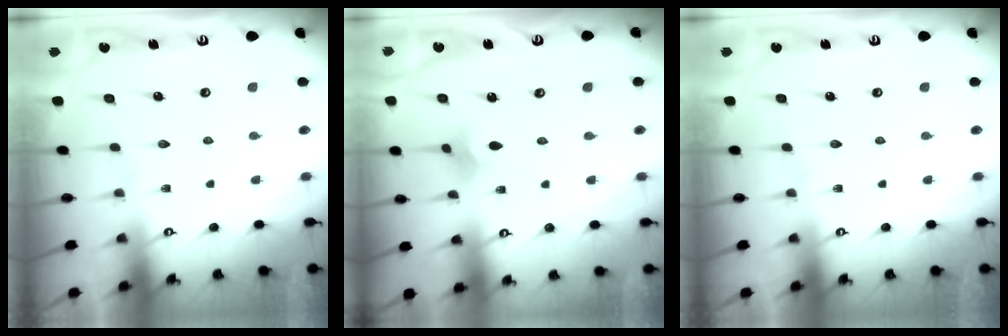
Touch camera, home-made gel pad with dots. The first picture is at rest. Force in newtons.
{"total": 2.6, "press": 2.5, "slide": 0.5}
{"total": 0.0}